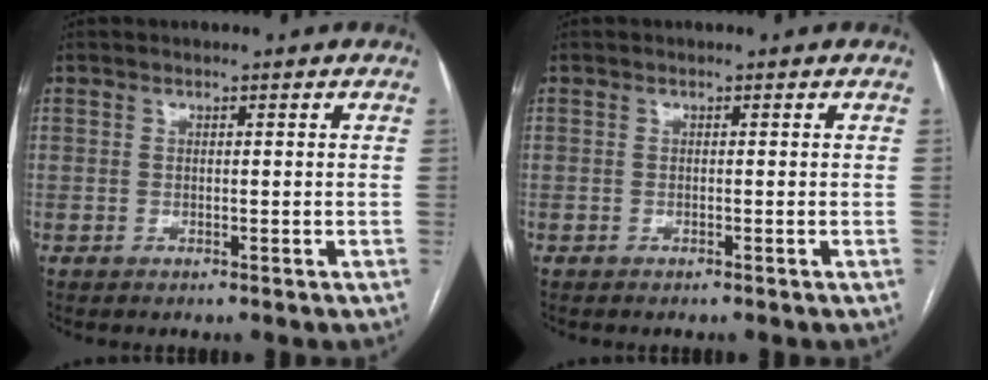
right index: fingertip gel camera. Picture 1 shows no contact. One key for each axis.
{"total": 0.0}